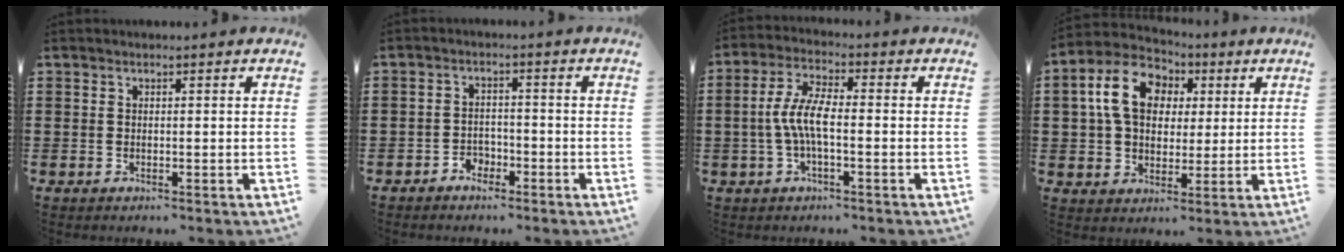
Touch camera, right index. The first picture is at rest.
{"total": 2.4, "force": [-1.9, 1.3, 0.7], "torque": [-0.020, -0.001, -0.039]}
{"total": 6.4, "force": [-1.1, 2.0, 6.0], "torque": [-0.140, -0.007, -0.029]}
{"total": 10.6, "force": [2.7, 8.0, 6.4], "torque": [-0.142, 0.018, 0.046]}